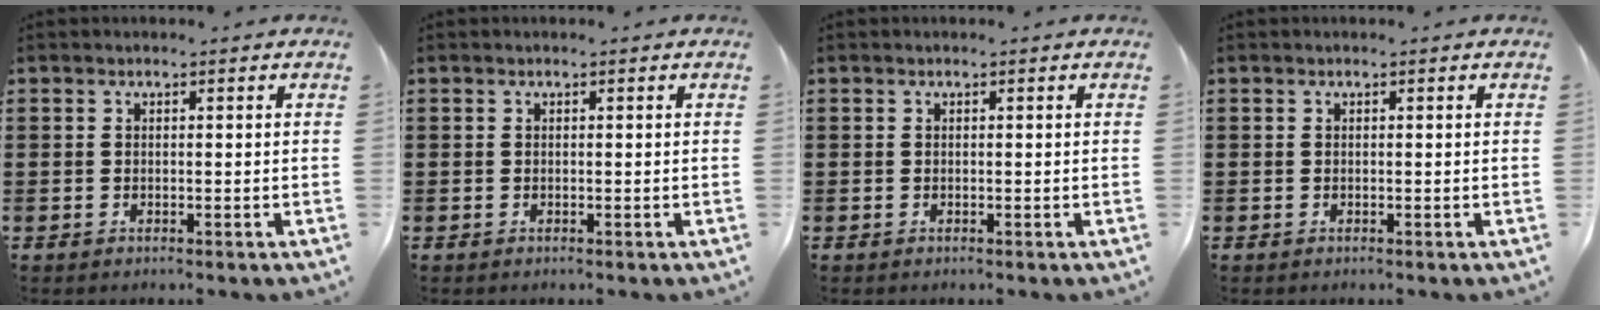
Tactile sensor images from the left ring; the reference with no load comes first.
{"total": 0.0}
{"total": 0.0}
{"total": 0.0}